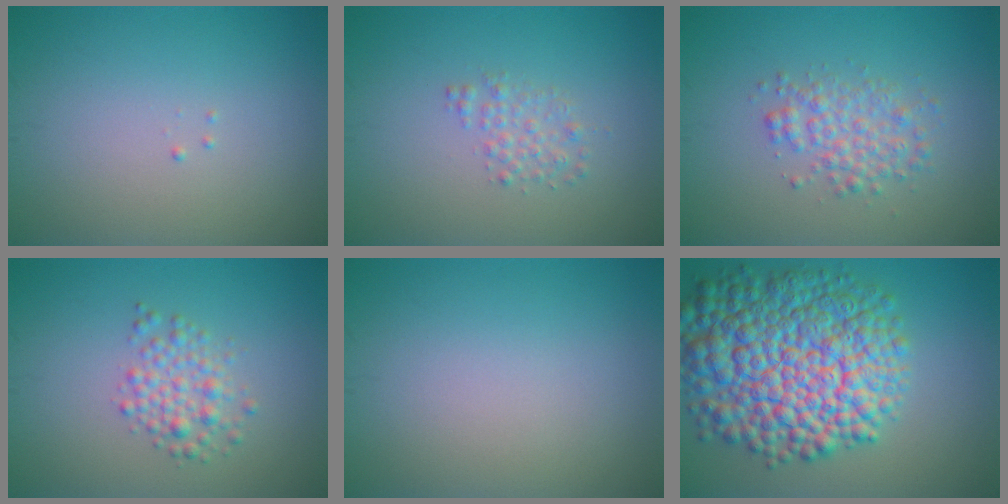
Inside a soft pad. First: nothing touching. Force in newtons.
{"total": 1.6, "press": 1.6, "slide": 0.0}
{"total": 2.8, "press": 2.8, "slide": 0.0}
{"total": 2.6, "press": 2.5, "slide": 0.0}
{"total": 0.0}
{"total": 13.3, "press": 13.3, "slide": 0.3}